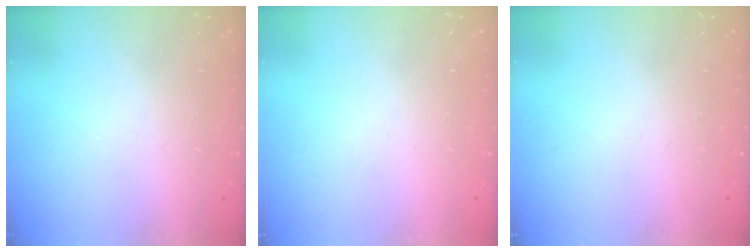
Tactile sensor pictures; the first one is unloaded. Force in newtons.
{"total": 0.0}
{"total": 0.0}